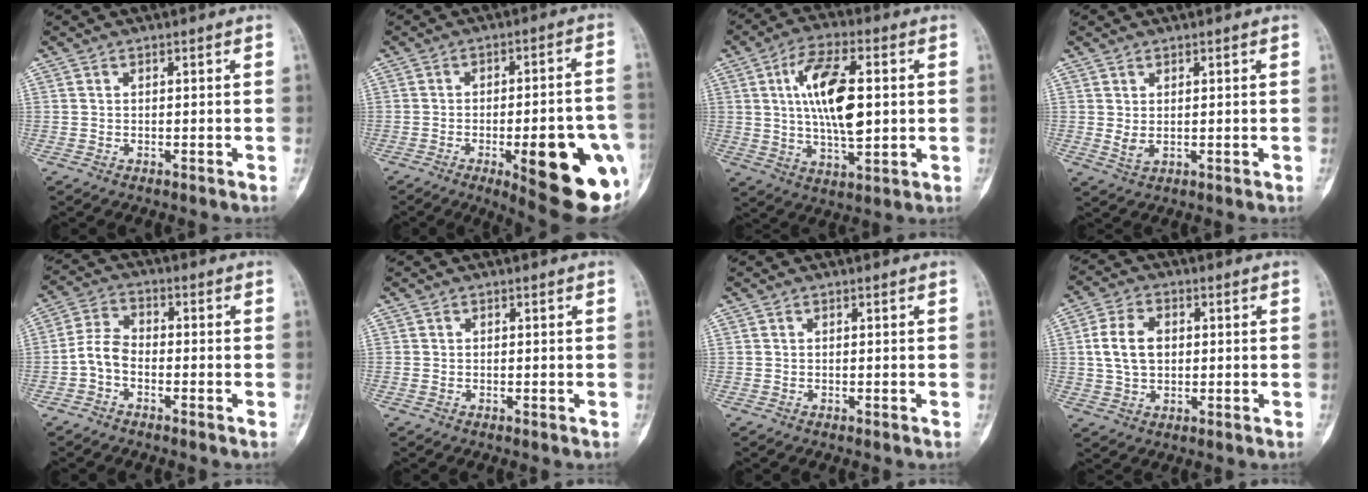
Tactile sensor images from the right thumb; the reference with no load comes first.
{"total": 20.9, "force": [-6.8, 5.7, 18.9], "torque": [-0.188, 0.010, -0.071]}
{"total": 14.7, "force": [2.1, 6.3, 13.1], "torque": [-0.222, -0.002, 0.037]}
{"total": 2.1, "force": [0.4, 1.1, 1.8], "torque": [-0.031, -0.004, 0.014]}
{"total": 4.9, "force": [-1.9, 3.0, 3.4], "torque": [-0.067, 0.022, -0.048]}
{"total": 0.0}
{"total": 0.0}
{"total": 7.7, "force": [0.9, 5.3, 5.5], "torque": [-0.094, 0.006, 0.016]}